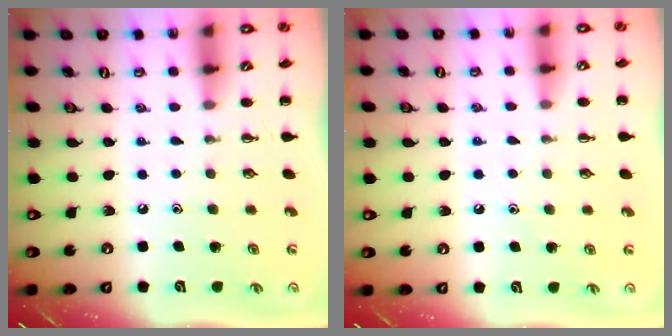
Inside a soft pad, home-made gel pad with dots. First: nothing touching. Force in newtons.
{"total": 6.8, "press": 6.6, "slide": 1.8}